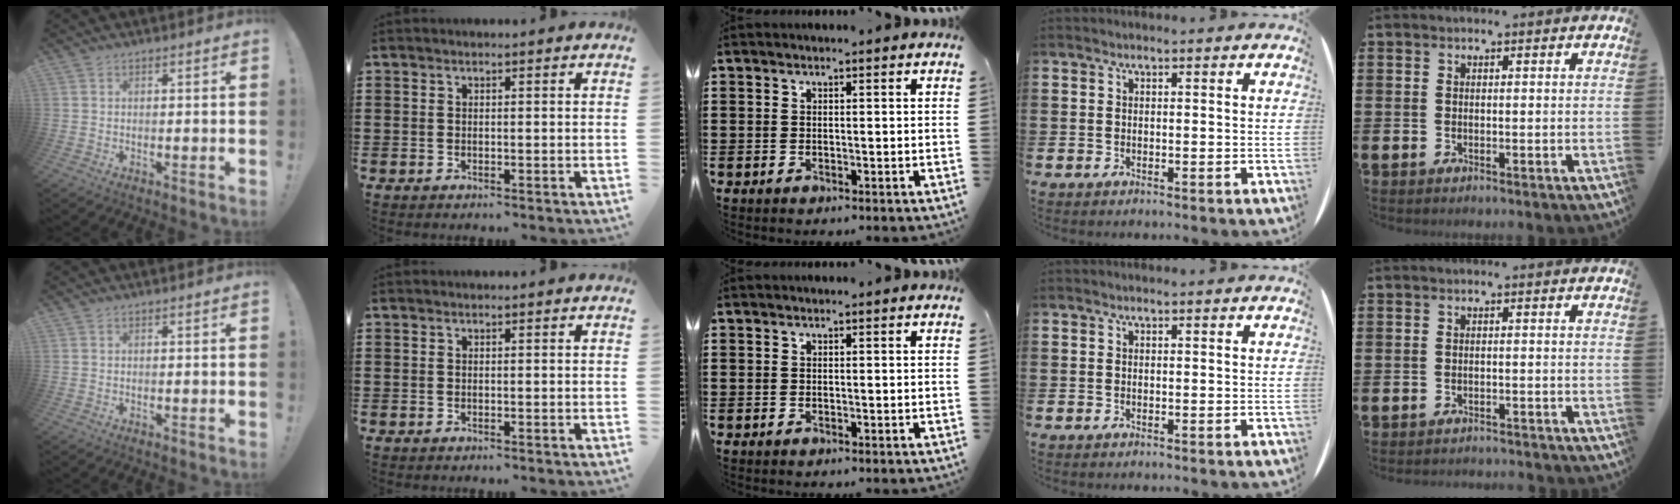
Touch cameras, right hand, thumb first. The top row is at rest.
{"little": {"total": 1.1, "force": [-1.1, 0.0, 0.0], "torque": [-0.003, 0.002, -0.022]}}